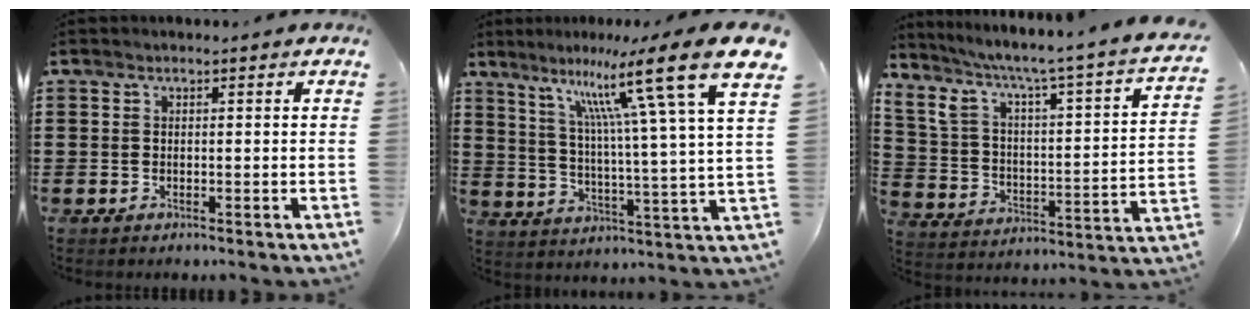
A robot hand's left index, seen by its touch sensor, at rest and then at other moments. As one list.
[{"total": 15.0, "force": [9.7, 1.3, 11.4], "torque": [-0.212, -0.050, 0.150]}, {"total": 3.7, "force": [2.0, 0.8, 3.1], "torque": [-0.071, -0.031, 0.021]}]